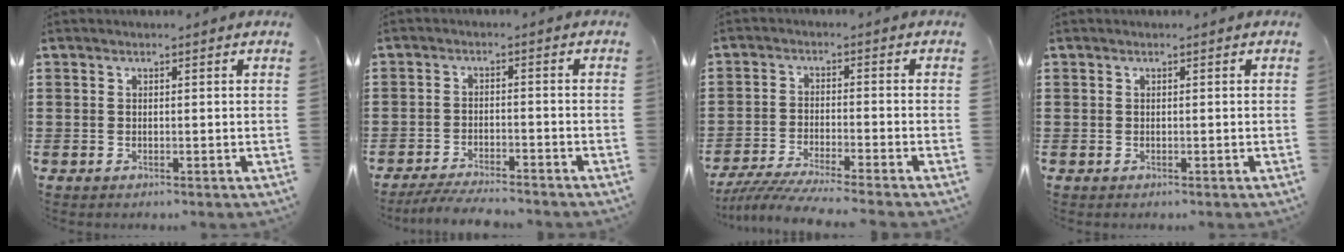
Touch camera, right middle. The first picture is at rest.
{"total": 4.2, "force": [-4.0, 0.1, 1.2], "torque": [-0.028, -0.006, -0.081]}
{"total": 4.8, "force": [-4.5, -0.4, 1.7], "torque": [-0.050, -0.023, -0.094]}
{"total": 0.0}